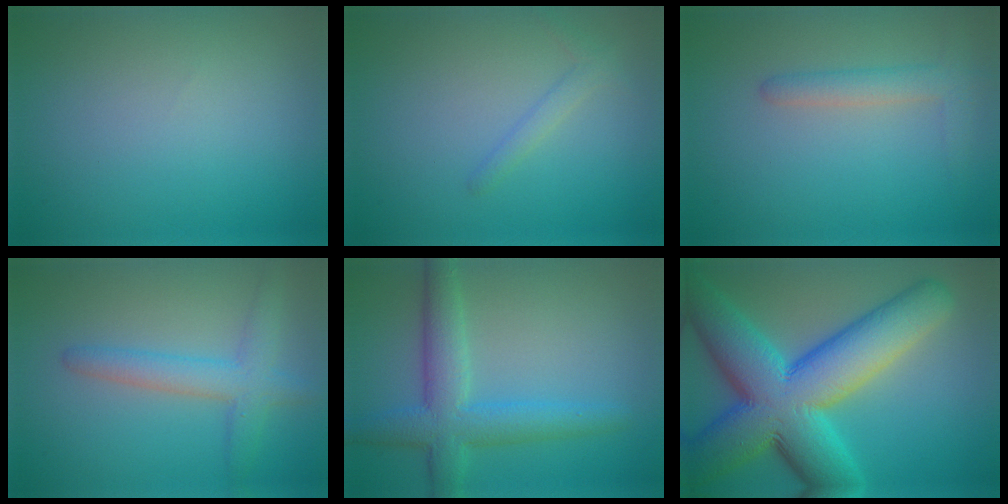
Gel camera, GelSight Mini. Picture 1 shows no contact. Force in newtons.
{"total": 1.3, "press": 1.3, "slide": 0.1}
{"total": 2.4, "press": 2.4, "slide": 0.3}
{"total": 3.7, "press": 3.7, "slide": 0.3}
{"total": 5.3, "press": 5.3, "slide": 0.1}
{"total": 14.5, "press": 14.5, "slide": 0.4}